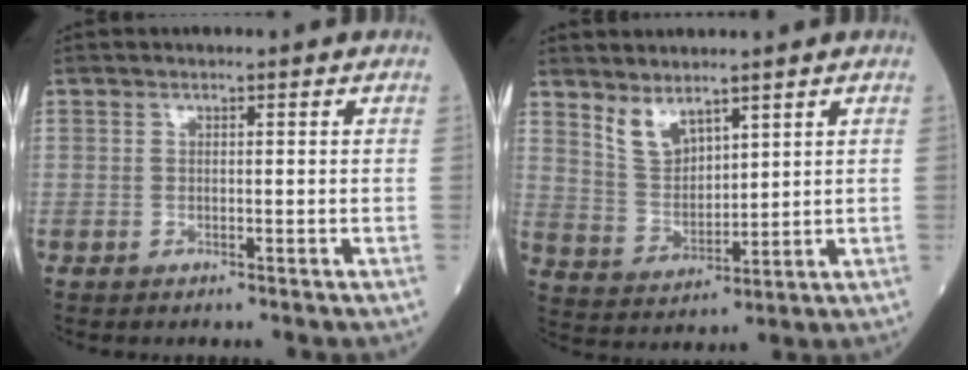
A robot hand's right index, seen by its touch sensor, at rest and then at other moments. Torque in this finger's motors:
{"motor_torque": [0.45, 0.58, 0.16, 0.04]}